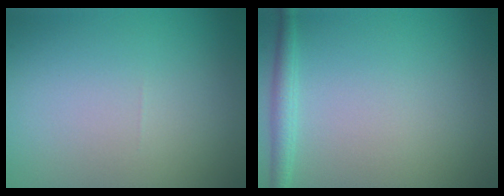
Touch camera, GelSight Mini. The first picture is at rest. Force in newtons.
{"total": 1.8, "press": 1.8, "slide": 0.1}